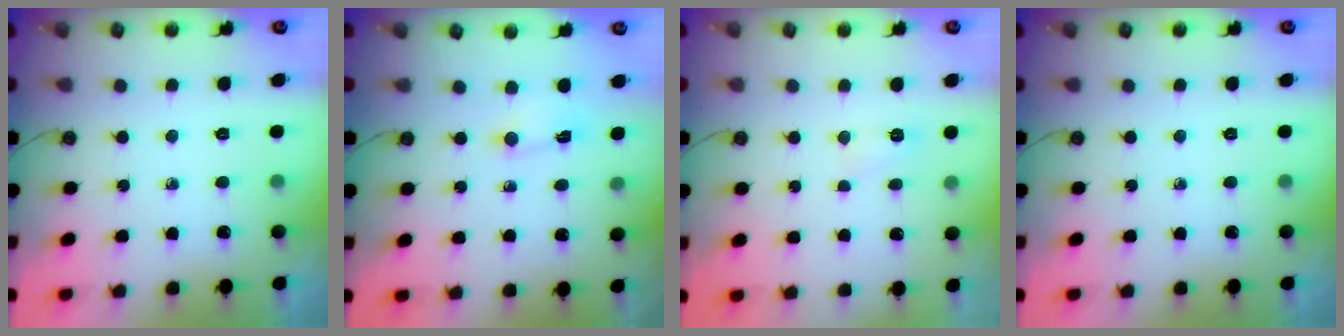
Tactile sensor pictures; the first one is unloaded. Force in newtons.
{"total": 2.0, "press": 2.0, "slide": 0.3}
{"total": 6.9, "press": 6.9, "slide": 0.6}
{"total": 0.0}